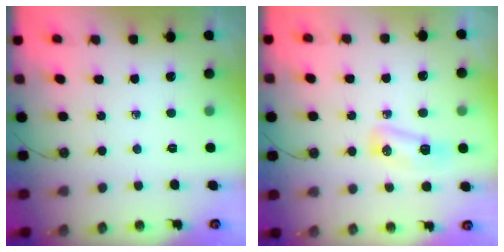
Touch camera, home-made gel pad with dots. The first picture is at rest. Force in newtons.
{"total": 6.7, "press": 6.6, "slide": 0.8}